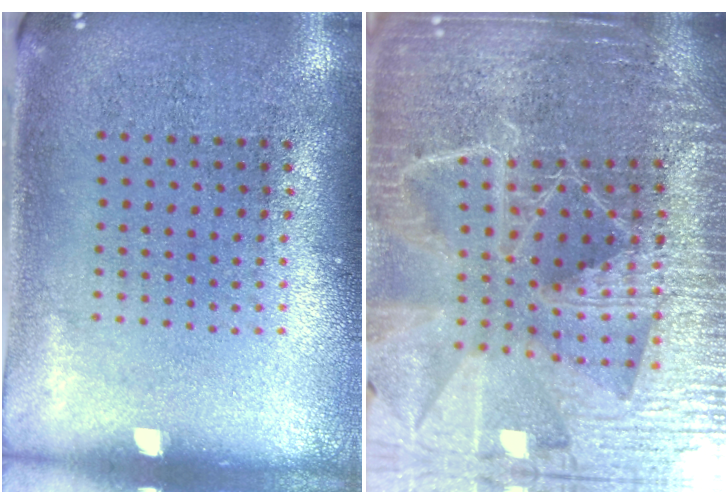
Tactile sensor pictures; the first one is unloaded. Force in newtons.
{"total": 5.7, "press": 5.0, "slide": 2.7}